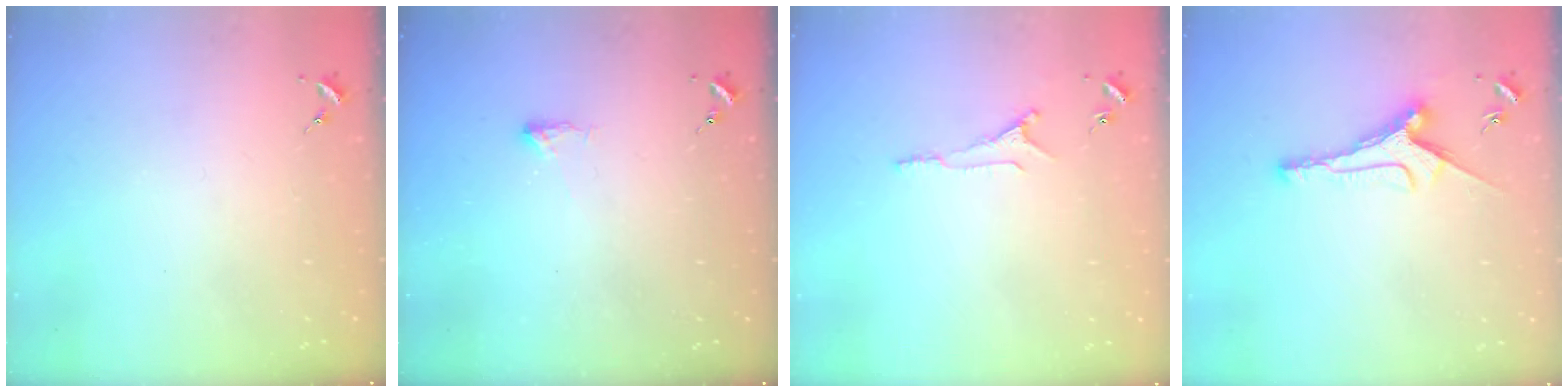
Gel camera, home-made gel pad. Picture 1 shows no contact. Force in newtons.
{"total": 4.1, "press": 4.0, "slide": 0.9}
{"total": 6.7, "press": 6.6, "slide": 0.8}
{"total": 8.7, "press": 8.7, "slide": 0.4}